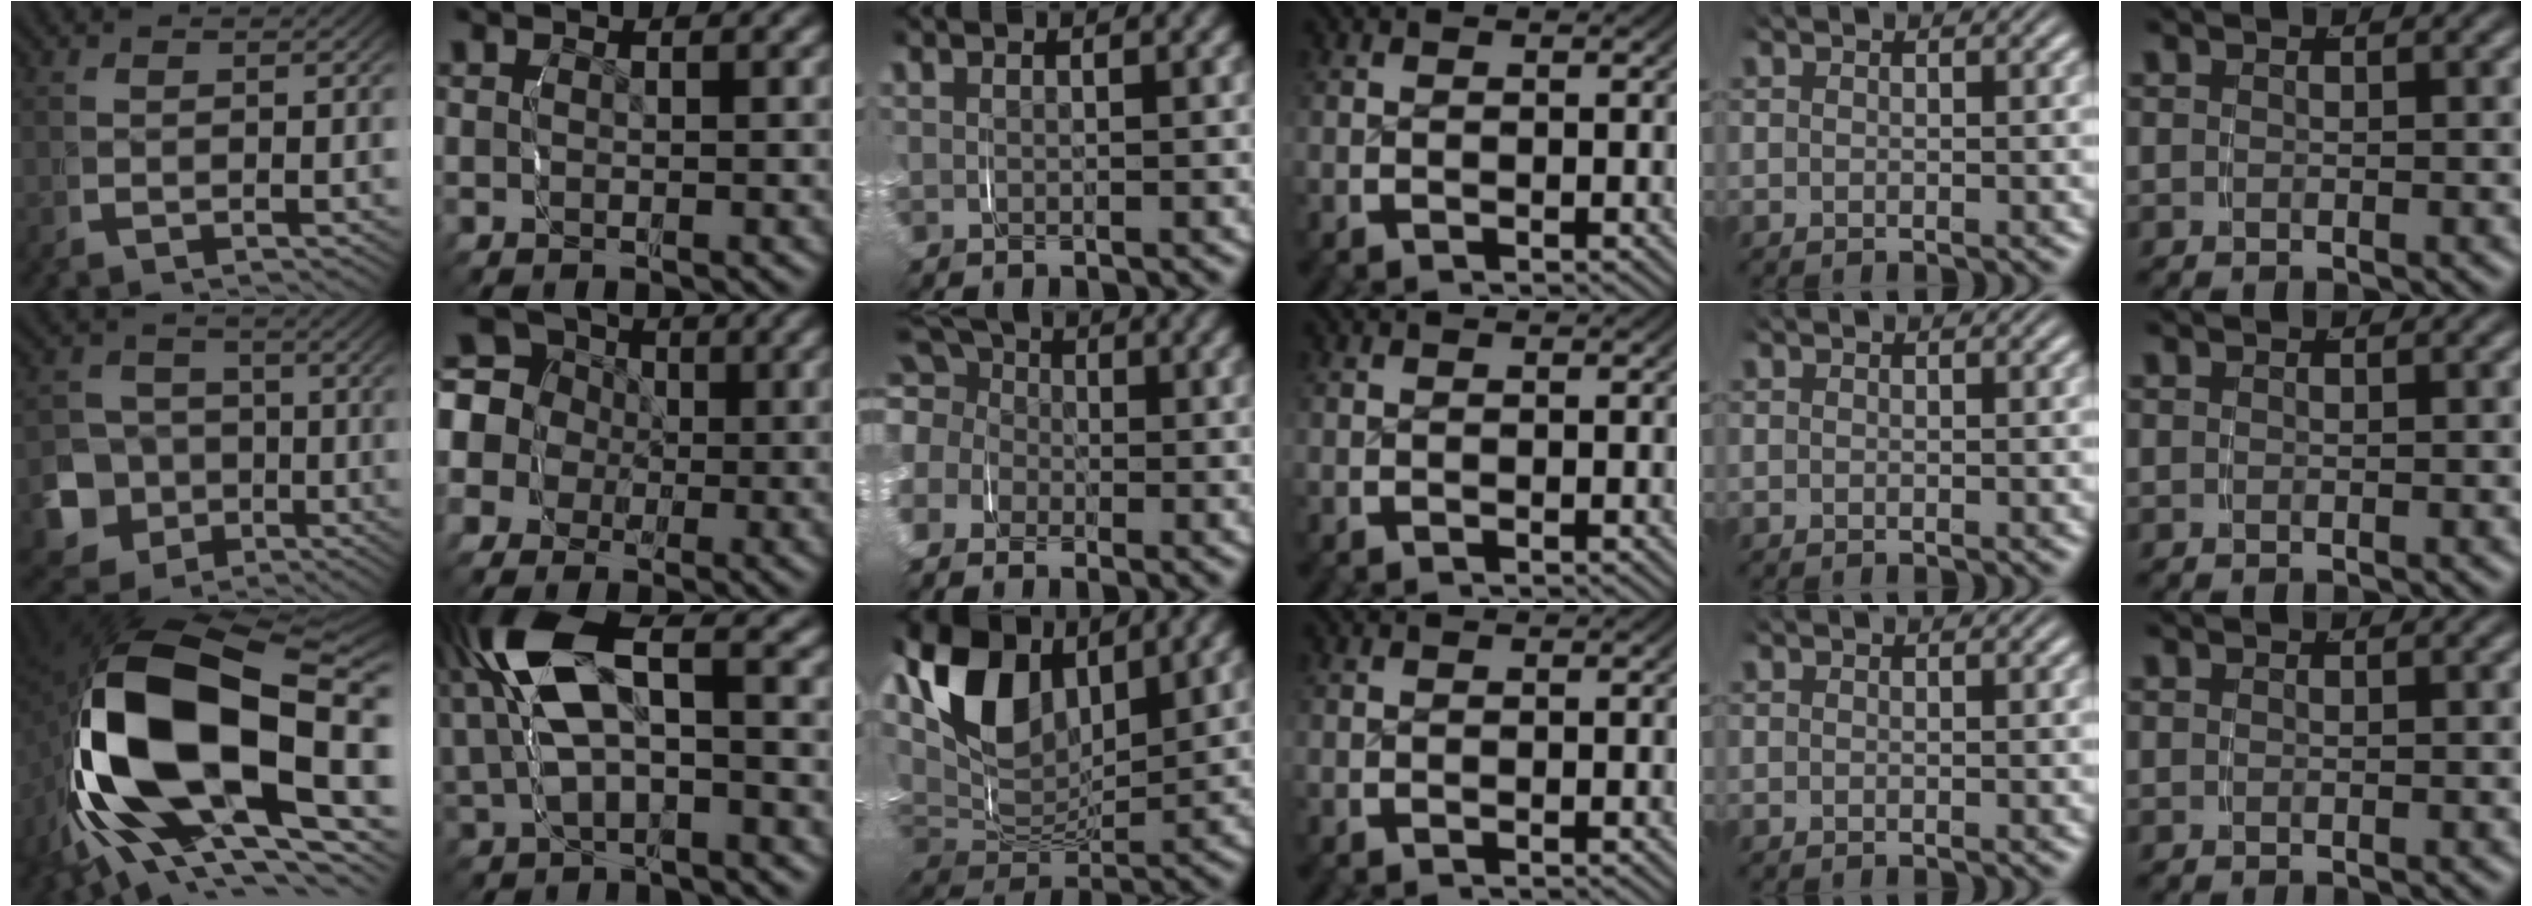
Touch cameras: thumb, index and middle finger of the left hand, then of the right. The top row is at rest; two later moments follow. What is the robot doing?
{"motion": "grasp_and_lifting", "object": "knife"}